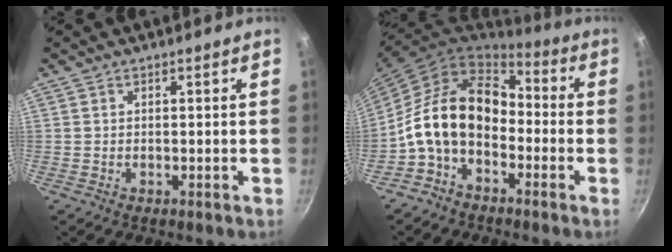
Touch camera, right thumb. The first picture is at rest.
{"total": 15.2, "force": [-3.1, 10.5, 10.6], "torque": [-0.167, 0.052, -0.073]}